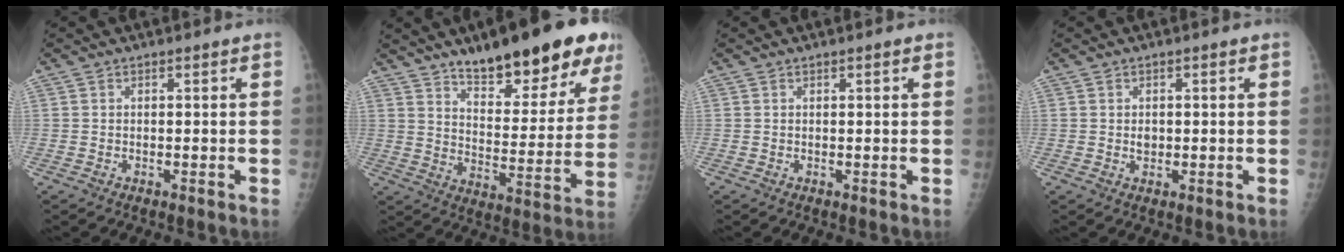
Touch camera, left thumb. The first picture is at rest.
{"total": 22.5, "force": [14.9, 7.1, 15.2], "torque": [-0.170, -0.065, 0.221]}
{"total": 0.6, "force": [0.3, 0.0, 0.5], "torque": [-0.007, 0.001, 0.004]}
{"total": 1.5, "force": [0.1, 1.2, 0.9], "torque": [-0.007, 0.000, 0.003]}